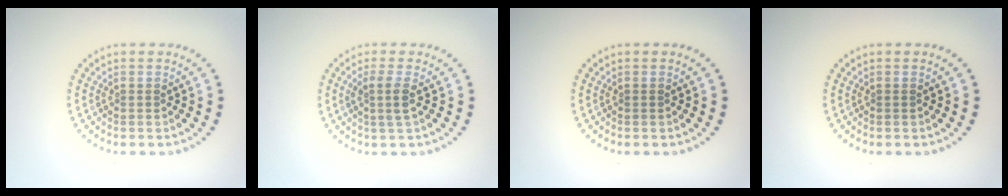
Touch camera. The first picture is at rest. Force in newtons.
{"total": 1.8, "press": 1.5, "slide": 1.0}
{"total": 0.0}
{"total": 0.0}